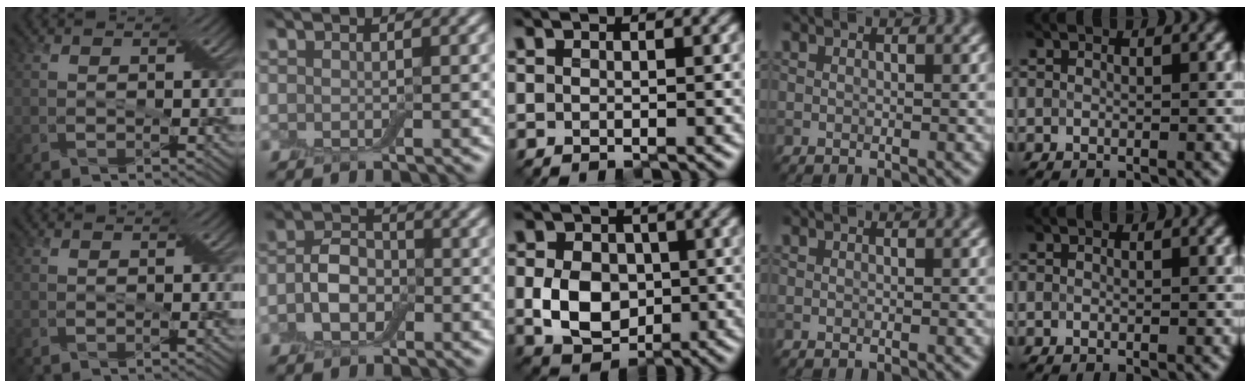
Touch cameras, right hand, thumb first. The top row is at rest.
{"index": {"total": 3.3, "force": [-0.8, 2.4, 2.1], "torque": [-0.036, 0.006, -0.020]}, "middle": {"total": 6.2, "force": [-0.8, 4.8, 3.7], "torque": [-0.073, -0.006, -0.018]}}